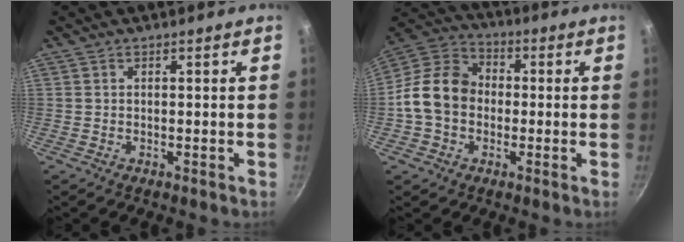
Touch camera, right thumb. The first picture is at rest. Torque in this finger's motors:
{"motor_torque": [1.76, 2.01, 1.19, -0.83, 0.11]}